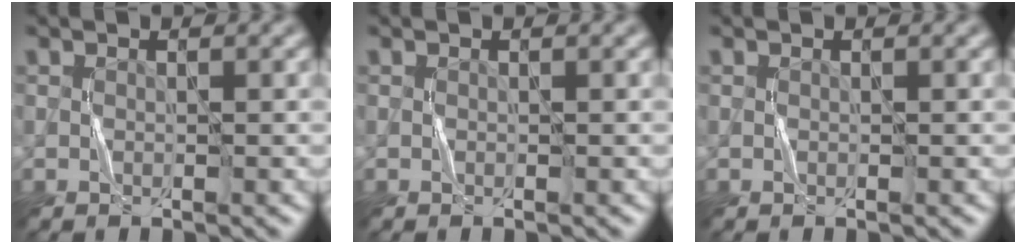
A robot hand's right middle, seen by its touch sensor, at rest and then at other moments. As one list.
[{"total": 0.0}, {"total": 0.0}]